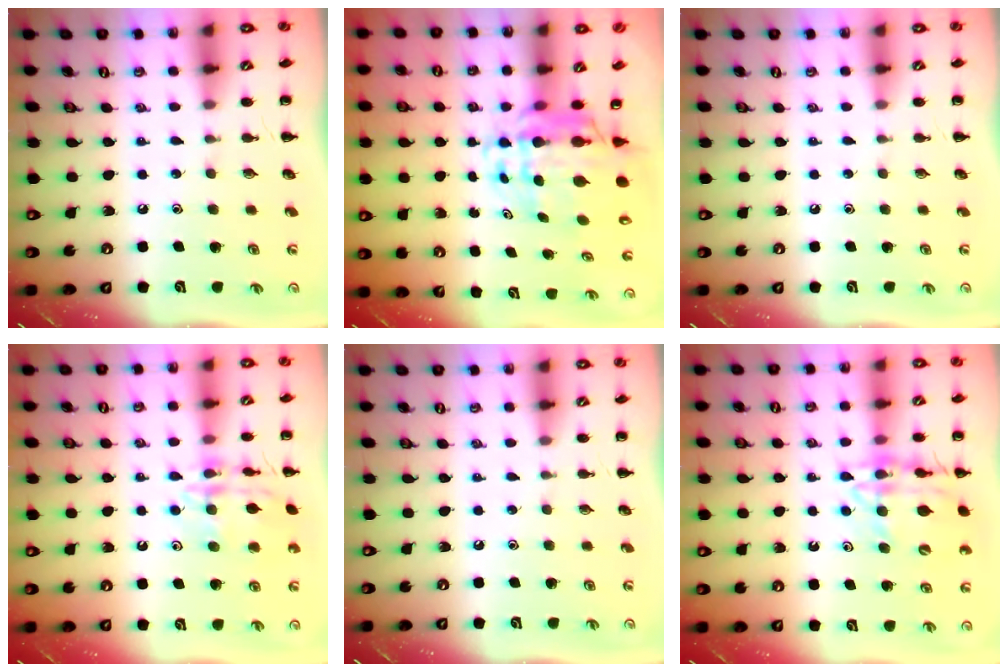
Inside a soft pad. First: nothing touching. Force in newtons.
{"total": 9.2, "press": 8.8, "slide": 2.8}
{"total": 0.0}
{"total": 14.6, "press": 14.6, "slide": 0.9}
{"total": 0.0}
{"total": 14.9, "press": 14.7, "slide": 2.4}